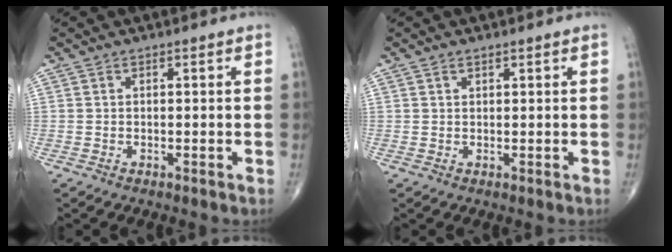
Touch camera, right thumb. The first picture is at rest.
{"total": 0.9, "force": [0.6, 0.4, 0.4], "torque": [-0.004, -0.003, 0.009]}